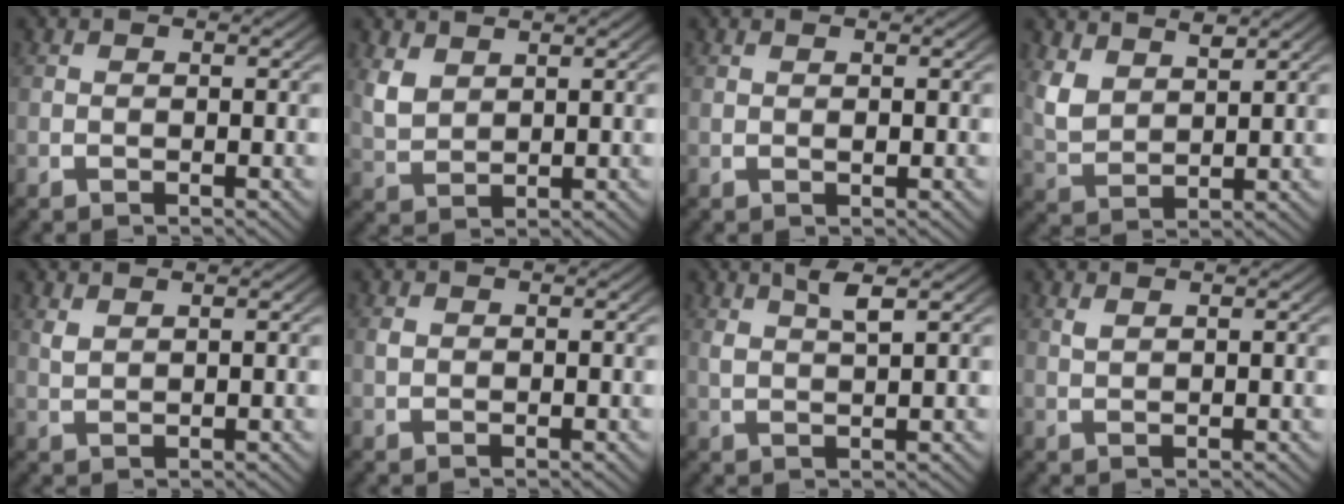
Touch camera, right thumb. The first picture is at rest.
{"total": 2.7, "force": [1.8, 1.5, 1.4], "torque": [-0.033, -0.002, 0.046]}
{"total": 0.5, "force": [0.3, 0.0, 0.4], "torque": [-0.007, 0.000, 0.009]}
{"total": 4.2, "force": [2.4, 2.4, 2.5], "torque": [-0.063, -0.009, 0.057]}
{"total": 1.7, "force": [1.5, 0.3, 0.7], "torque": [-0.015, 0.002, 0.035]}
{"total": 0.6, "force": [0.3, 0.4, 0.3], "torque": [-0.005, 0.001, 0.008]}
{"total": 3.4, "force": [2.3, 0.7, 2.4], "torque": [-0.036, 0.009, 0.045]}
{"total": 1.2, "force": [1.1, 0.1, 0.5], "torque": [-0.009, 0.003, 0.025]}